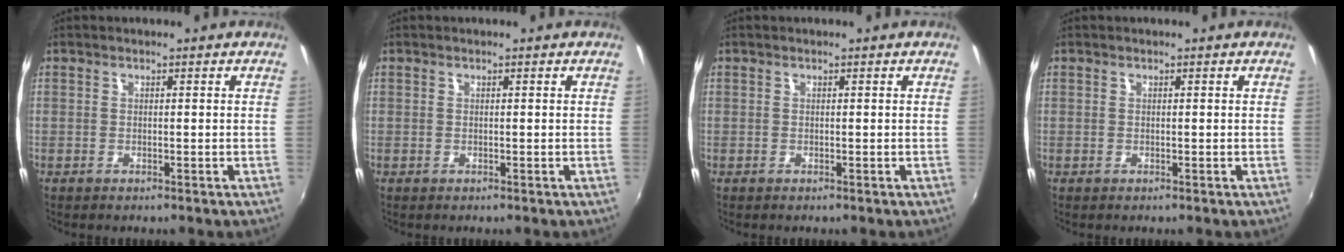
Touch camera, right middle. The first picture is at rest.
{"total": 0.0}
{"total": 0.0}
{"total": 0.0}